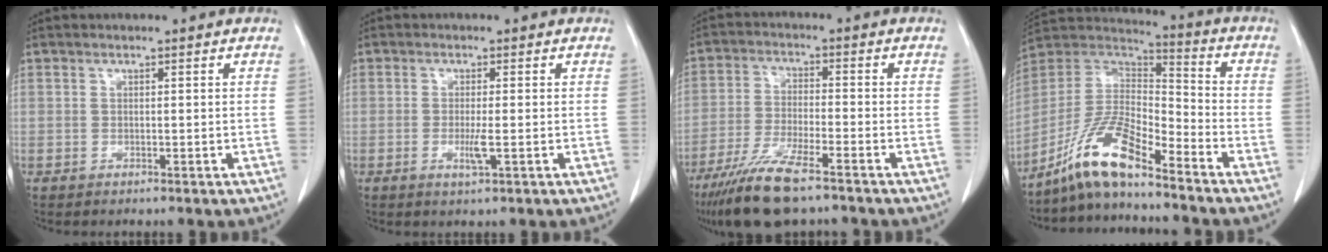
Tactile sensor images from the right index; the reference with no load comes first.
{"total": 2.6, "force": [-0.6, 0.1, 2.5], "torque": [-0.049, -0.004, -0.010]}
{"total": 10.8, "force": [-7.9, 1.6, 7.2], "torque": [-0.144, -0.029, -0.143]}
{"total": 12.0, "force": [-9.1, 1.8, 7.7], "torque": [-0.162, 0.013, -0.172]}